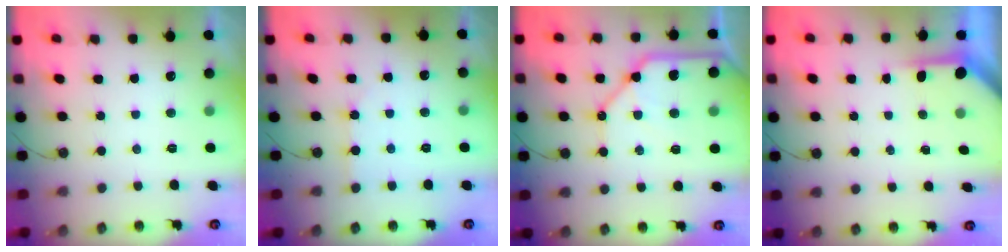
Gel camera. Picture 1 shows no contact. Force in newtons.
{"total": 2.2, "press": 2.2, "slide": 0.4}
{"total": 16.9, "press": 16.8, "slide": 1.8}
{"total": 3.6, "press": 3.6, "slide": 0.4}